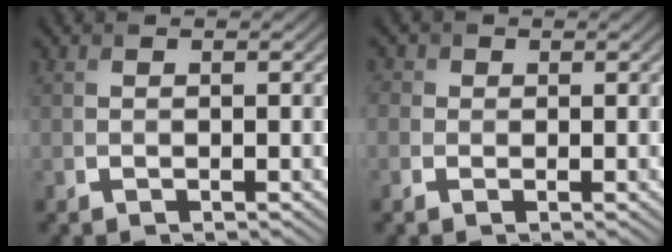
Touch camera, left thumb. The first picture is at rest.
{"total": 1.9, "force": [0.2, 1.8, 0.5], "torque": [-0.014, 0.003, -0.006]}